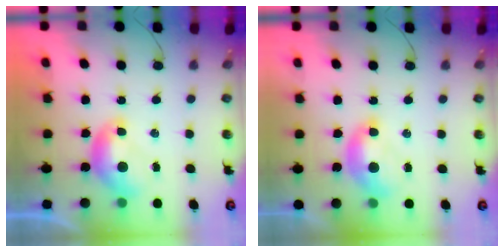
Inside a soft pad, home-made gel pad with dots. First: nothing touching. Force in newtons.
{"total": 1.7, "press": 1.5, "slide": 0.7}